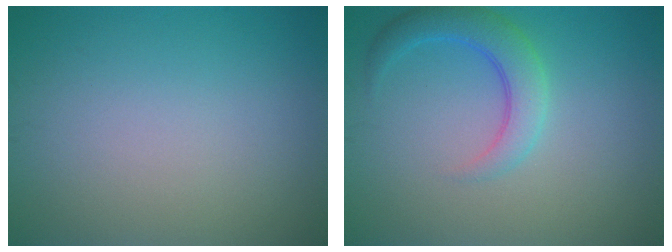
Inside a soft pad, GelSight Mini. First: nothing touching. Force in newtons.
{"total": 3.6, "press": 3.6, "slide": 0.4}